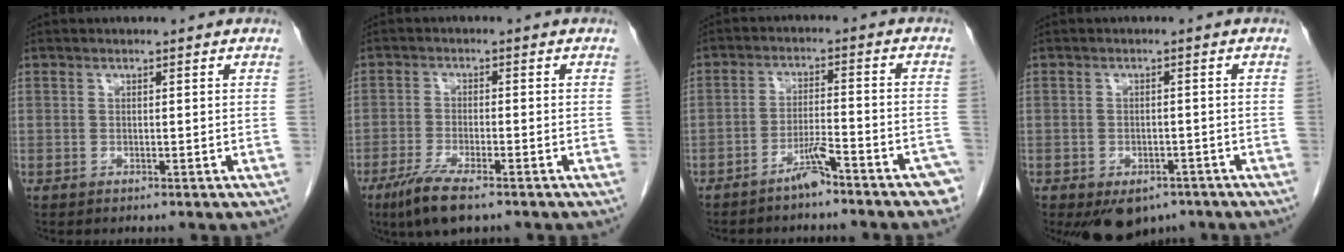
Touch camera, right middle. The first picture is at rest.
{"total": 7.0, "force": [-4.8, 1.1, 5.0], "torque": [-0.101, -0.019, -0.080]}
{"total": 5.8, "force": [-4.6, 0.7, 3.5], "torque": [-0.046, 0.015, -0.072]}
{"total": 6.9, "force": [-4.8, 3.9, 3.1], "torque": [-0.040, -0.003, -0.065]}